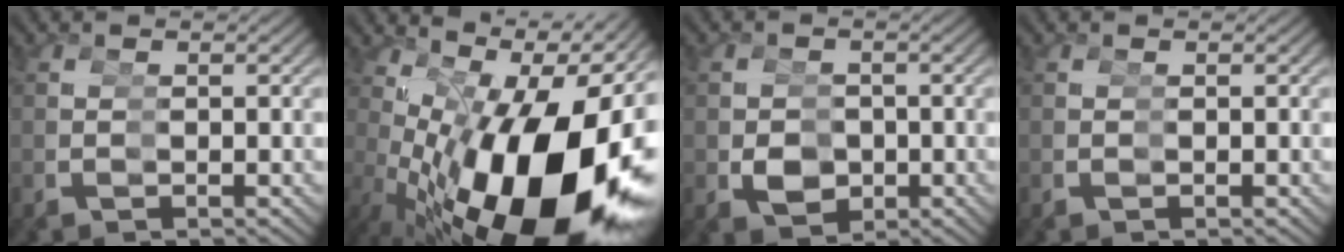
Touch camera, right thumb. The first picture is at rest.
{"total": 14.5, "force": [-2.0, 7.2, 12.4], "torque": [-0.239, -0.020, -0.006]}
{"total": 3.3, "force": [-0.1, 2.9, 1.5], "torque": [-0.042, -0.010, 0.013]}
{"total": 0.0}